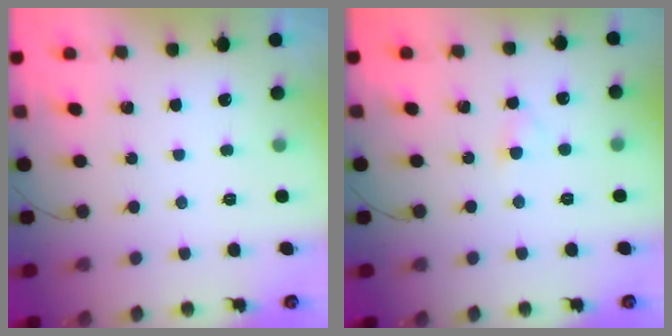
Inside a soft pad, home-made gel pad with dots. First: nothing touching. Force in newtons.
{"total": 2.1, "press": 1.9, "slide": 0.9}